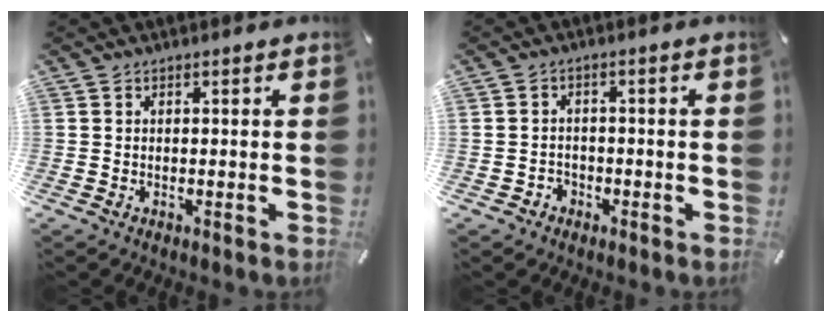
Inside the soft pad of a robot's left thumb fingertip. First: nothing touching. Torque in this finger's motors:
{"motor_torque": [0.58, 0.53, -0.14, -0.14, -0.03]}